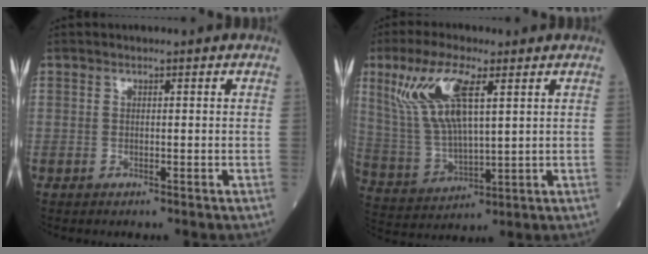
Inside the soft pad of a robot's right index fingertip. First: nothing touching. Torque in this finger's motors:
{"motor_torque": [1.11, 1.03, 0.29, 0.21]}